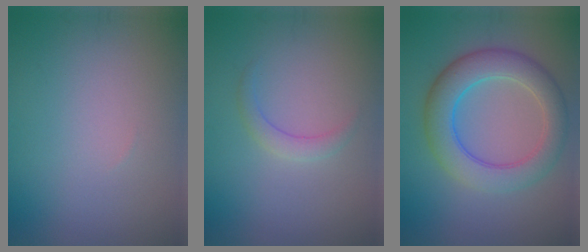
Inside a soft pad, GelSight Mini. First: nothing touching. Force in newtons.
{"total": 1.5, "press": 1.5, "slide": 0.0}
{"total": 6.3, "press": 6.3, "slide": 0.1}